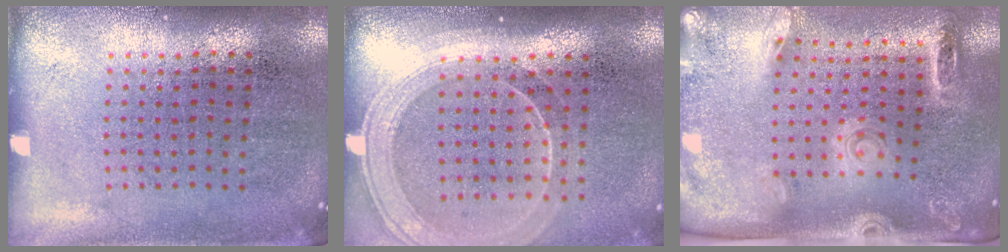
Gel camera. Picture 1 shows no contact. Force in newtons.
{"total": 1.8, "press": 1.7, "slide": 0.8}
{"total": 2.7, "press": 1.9, "slide": 1.9}